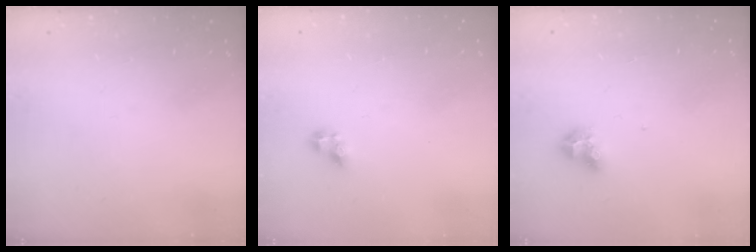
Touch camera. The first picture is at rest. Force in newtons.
{"total": 5.1, "press": 5.1, "slide": 0.3}
{"total": 7.9, "press": 7.9, "slide": 0.6}